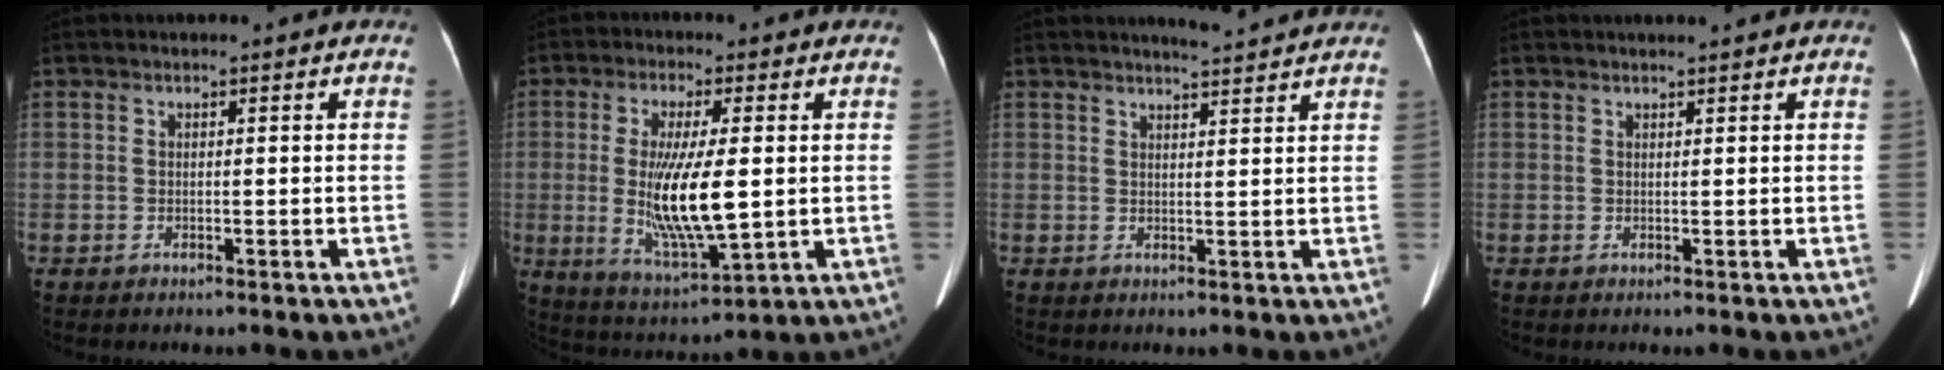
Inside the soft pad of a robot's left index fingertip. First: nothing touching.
{"total": 12.0, "force": [-0.2, 2.4, 11.8], "torque": [-0.233, -0.020, 0.004]}
{"total": 4.2, "force": [4.0, -0.3, 1.1], "torque": [-0.023, 0.006, 0.053]}
{"total": 0.9, "force": [0.8, -0.1, 0.3], "torque": [-0.007, 0.002, 0.016]}